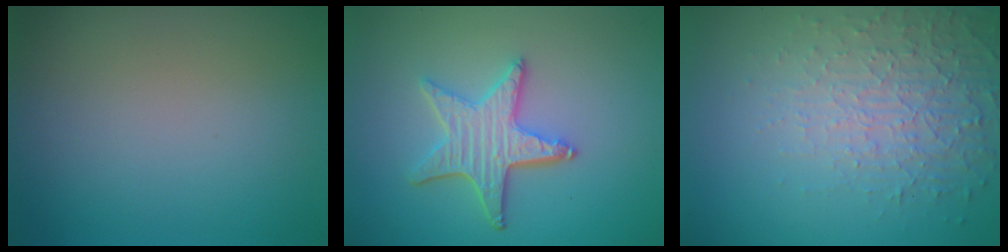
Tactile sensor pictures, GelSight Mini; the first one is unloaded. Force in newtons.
{"total": 4.3, "press": 3.7, "slide": 2.3}
{"total": 5.3, "press": 3.4, "slide": 4.1}